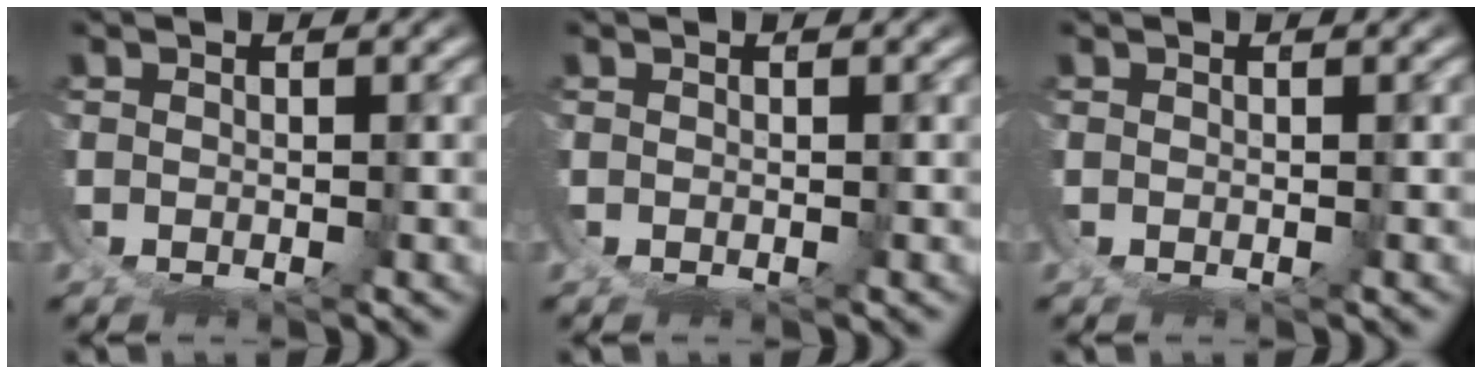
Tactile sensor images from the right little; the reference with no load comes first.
{"total": 0.0}
{"total": 0.0}